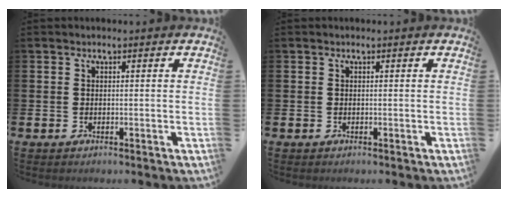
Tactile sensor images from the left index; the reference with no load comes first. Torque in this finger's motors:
{"motor_torque": [-0.02, 0.01, 0.00, 0.01]}